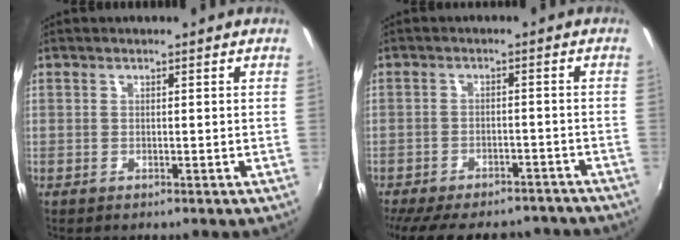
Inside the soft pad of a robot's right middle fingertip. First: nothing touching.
{"total": 19.4, "force": [-16.2, 6.9, 8.1], "torque": [-0.176, -0.008, -0.213]}